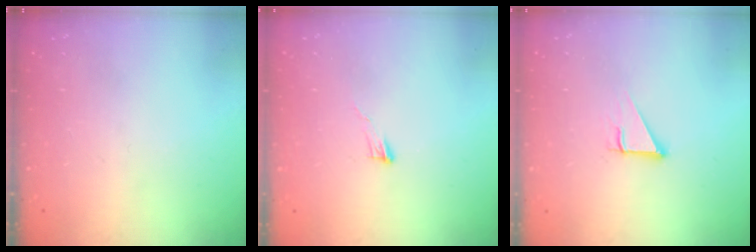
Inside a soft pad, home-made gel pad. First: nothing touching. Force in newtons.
{"total": 3.8, "press": 3.8, "slide": 0.3}
{"total": 3.0, "press": 3.0, "slide": 0.1}